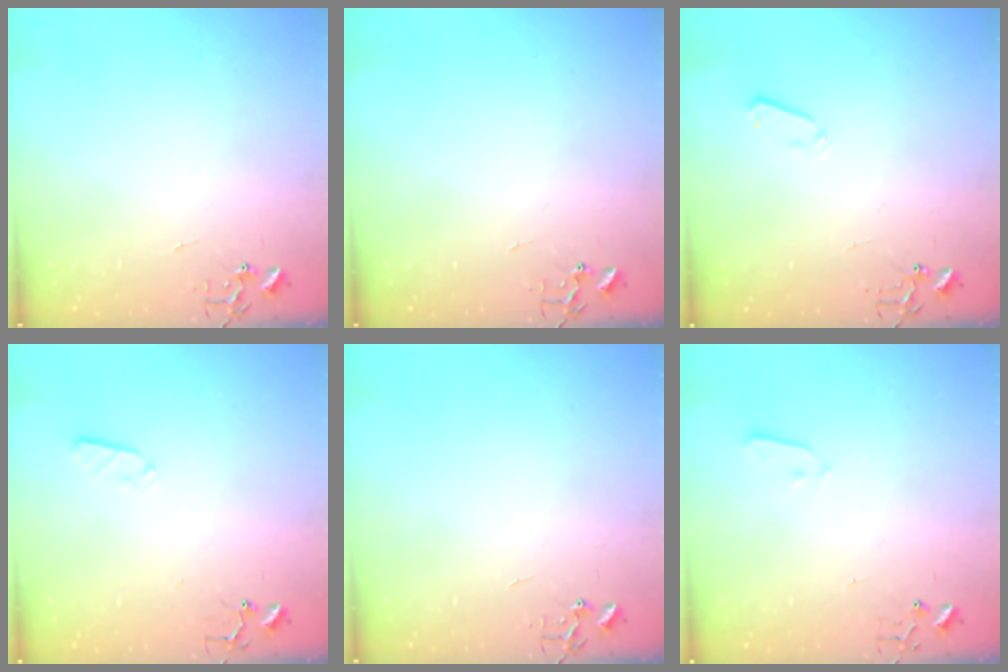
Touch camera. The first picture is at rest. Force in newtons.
{"total": 0.0}
{"total": 4.1, "press": 4.0, "slide": 0.8}
{"total": 2.9, "press": 2.8, "slide": 0.5}
{"total": 0.0}
{"total": 2.1, "press": 2.1, "slide": 0.3}